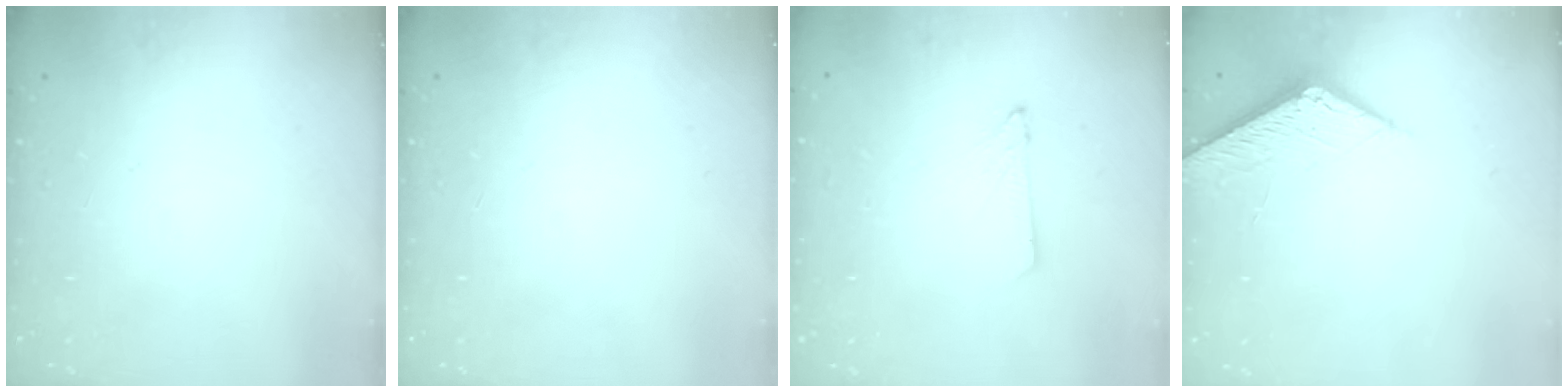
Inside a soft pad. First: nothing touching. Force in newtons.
{"total": 0.0}
{"total": 2.4, "press": 2.4, "slide": 0.2}
{"total": 7.4, "press": 7.4, "slide": 0.2}